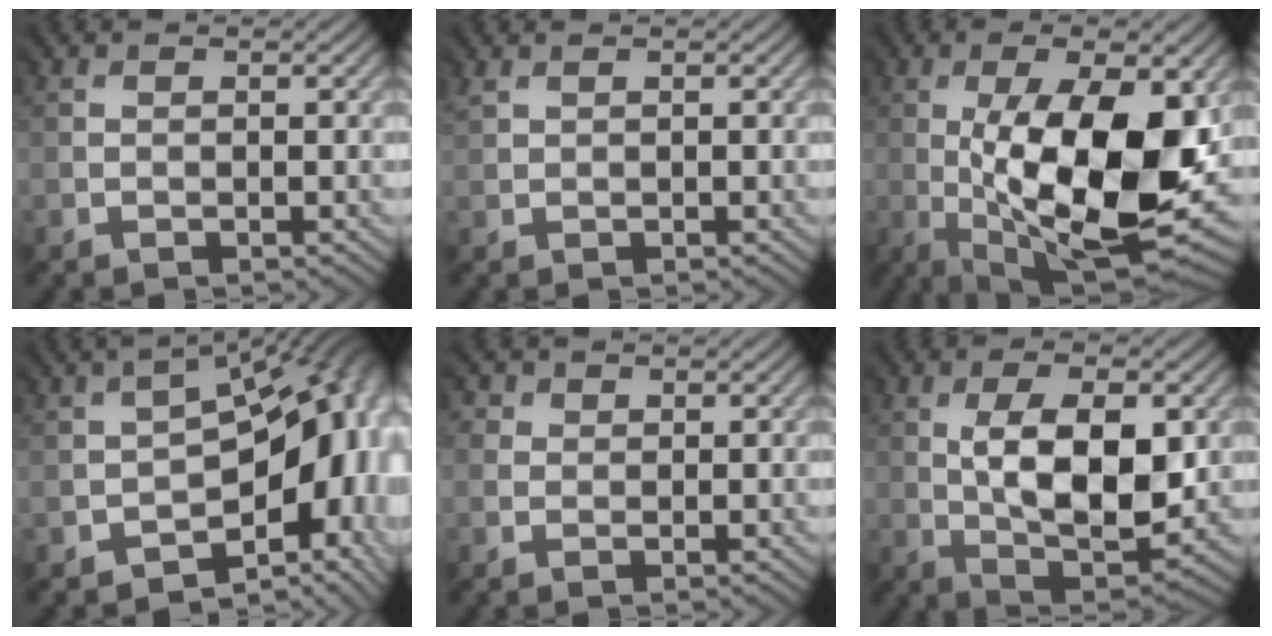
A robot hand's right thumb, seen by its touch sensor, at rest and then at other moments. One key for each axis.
{"total": 1.0, "fx": 0.8, "fy": 0.3, "fz": 0.6, "tx": -0.017, "ty": 0.004, "tz": 0.012}
{"total": 17.3, "fx": -1.2, "fy": 6.6, "fz": 15.9, "tx": -0.250, "ty": -0.006, "tz": -0.008}
{"total": 11.3, "fx": -3.4, "fy": 6.2, "fz": 8.8, "tx": -0.100, "ty": -0.015, "tz": -0.047}
{"total": 2.4, "fx": 0.7, "fy": 2.2, "fz": 0.7, "tx": -0.022, "ty": 0.006, "tz": 0.002}
{"total": 10.2, "fx": 1.1, "fy": 4.9, "fz": 8.9, "tx": -0.154, "ty": -0.003, "tz": 0.028}